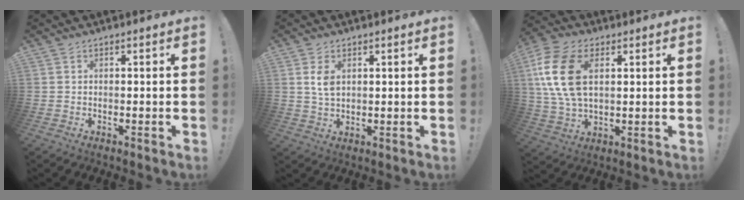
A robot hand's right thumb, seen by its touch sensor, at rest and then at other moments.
{"total": 5.3, "force": [1.8, 3.3, 3.7], "torque": [-0.066, -0.006, 0.031]}
{"total": 16.4, "force": [4.3, 10.1, 12.2], "torque": [-0.247, 0.002, 0.080]}